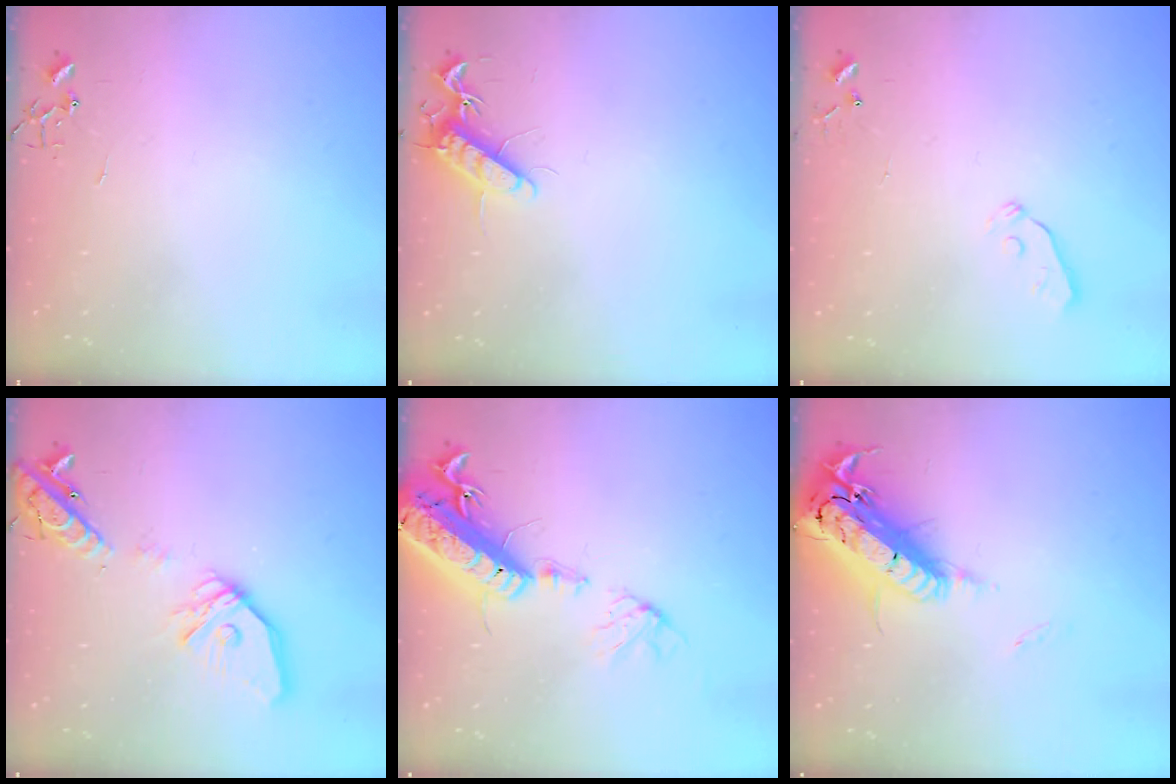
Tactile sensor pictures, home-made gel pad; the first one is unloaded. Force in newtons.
{"total": 11.3, "press": 11.3, "slide": 0.7}
{"total": 3.2, "press": 3.1, "slide": 0.6}
{"total": 18.6, "press": 18.3, "slide": 3.1}
{"total": 20.3, "press": 19.8, "slide": 4.4}
{"total": 22.8, "press": 22.3, "slide": 4.6}